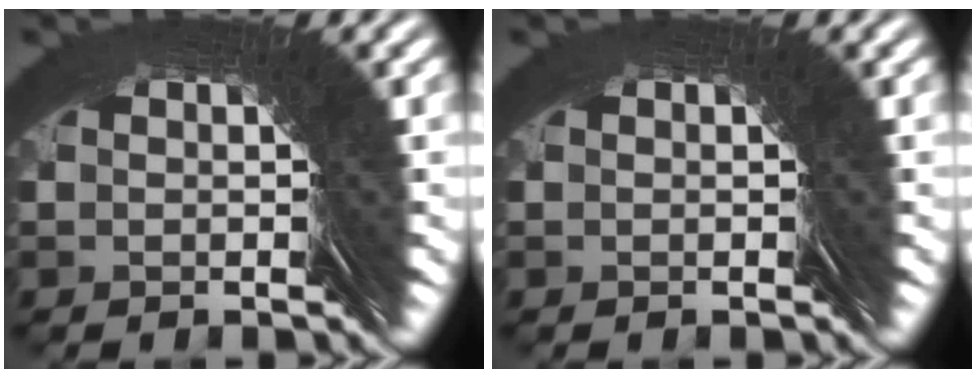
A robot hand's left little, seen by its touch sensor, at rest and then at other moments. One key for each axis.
{"total": 0.0}